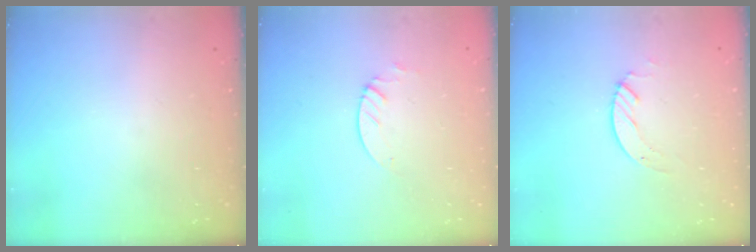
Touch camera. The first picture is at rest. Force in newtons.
{"total": 2.1, "press": 2.1, "slide": 0.2}
{"total": 3.1, "press": 3.1, "slide": 0.3}